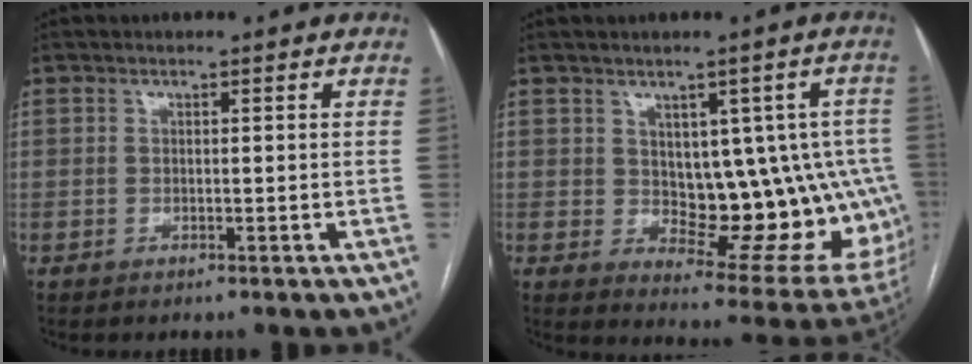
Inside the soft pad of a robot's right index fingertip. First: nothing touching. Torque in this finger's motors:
{"motor_torque": [0.28, 0.07, 0.29, 0.02]}